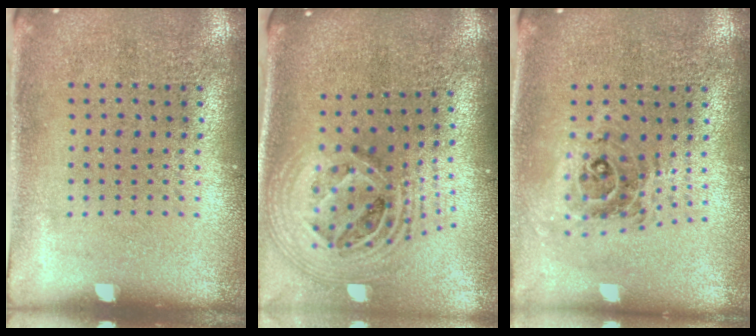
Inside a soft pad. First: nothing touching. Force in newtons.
{"total": 2.8, "press": 1.8, "slide": 2.1}
{"total": 0.8, "press": 0.8, "slide": 0.2}